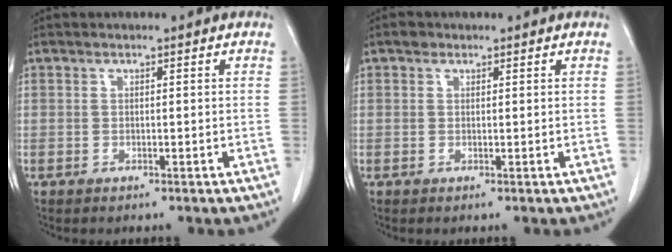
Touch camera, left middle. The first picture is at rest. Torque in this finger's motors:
{"motor_torque": [0.07, -0.04, -0.05, 0.01]}